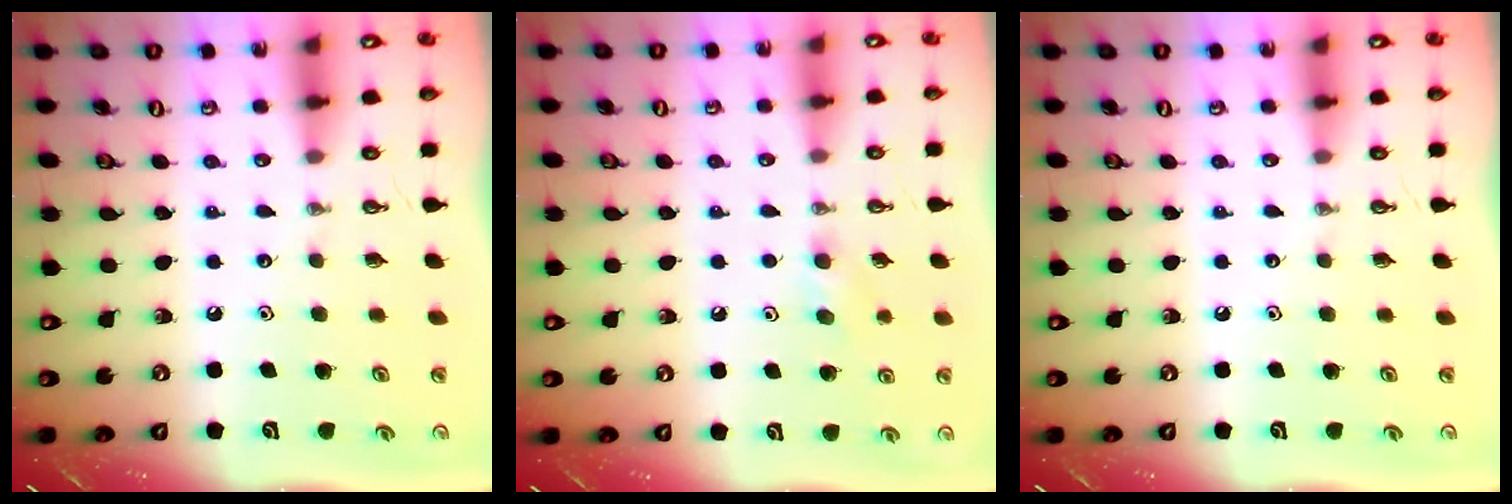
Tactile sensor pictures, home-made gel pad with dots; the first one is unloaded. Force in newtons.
{"total": 5.2, "press": 4.5, "slide": 2.5}
{"total": 0.0}